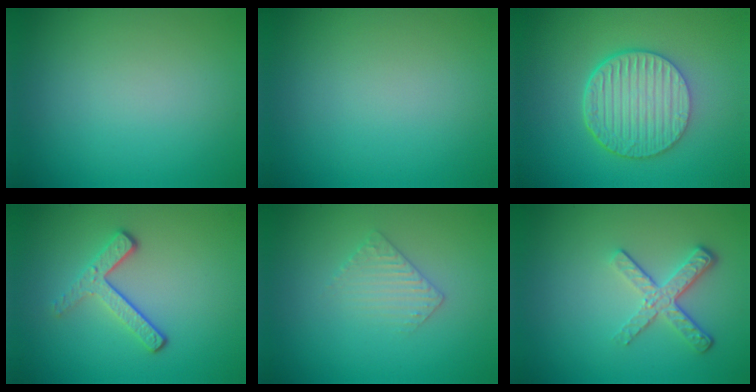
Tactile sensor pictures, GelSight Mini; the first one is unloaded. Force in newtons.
{"total": 0.0}
{"total": 6.5, "press": 4.7, "slide": 4.4}
{"total": 3.1, "press": 2.3, "slide": 2.1}
{"total": 1.9, "press": 1.9, "slide": 0.5}
{"total": 3.5, "press": 2.6, "slide": 2.4}